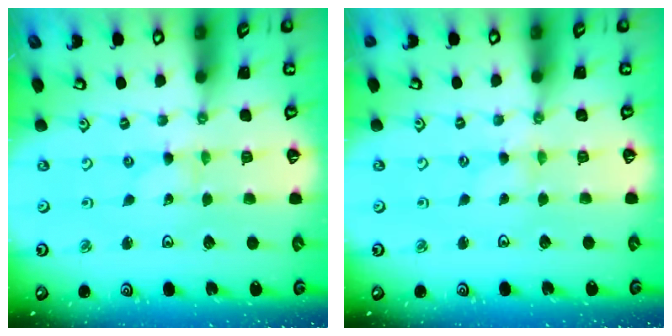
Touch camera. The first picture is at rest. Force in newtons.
{"total": 0.0}